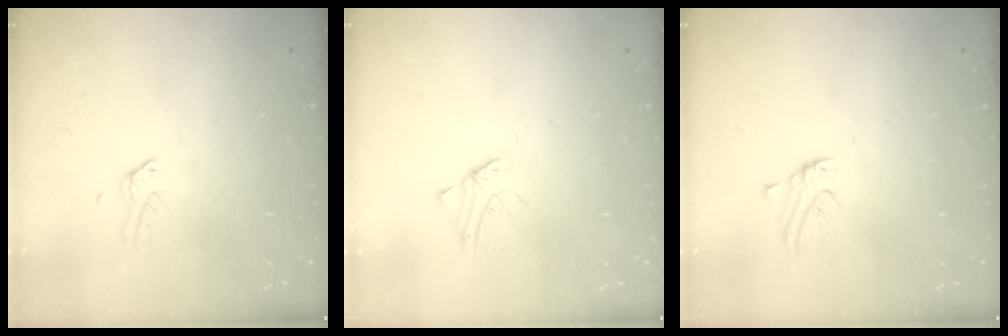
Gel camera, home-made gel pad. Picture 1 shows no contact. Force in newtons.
{"total": 1.5, "press": 1.5, "slide": 0.0}
{"total": 0.0}